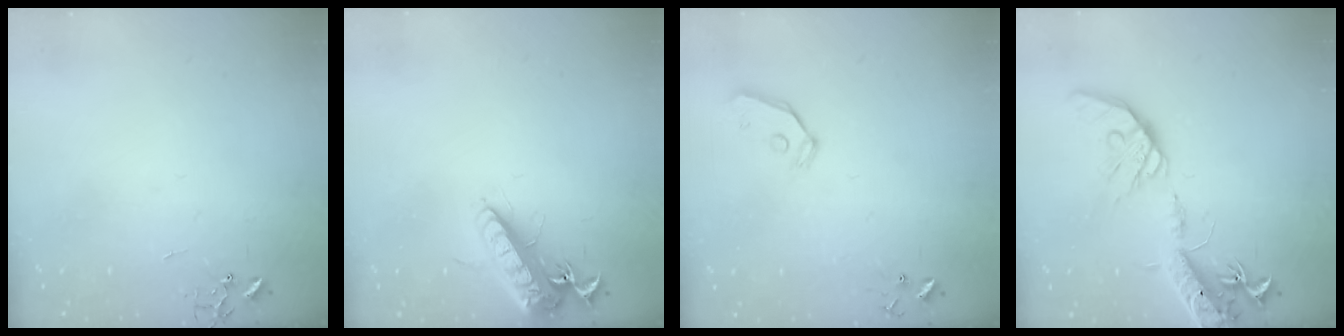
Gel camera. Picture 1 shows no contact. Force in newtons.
{"total": 15.9, "press": 15.5, "slide": 3.3}
{"total": 6.3, "press": 6.3, "slide": 0.7}
{"total": 19.4, "press": 19.1, "slide": 3.3}